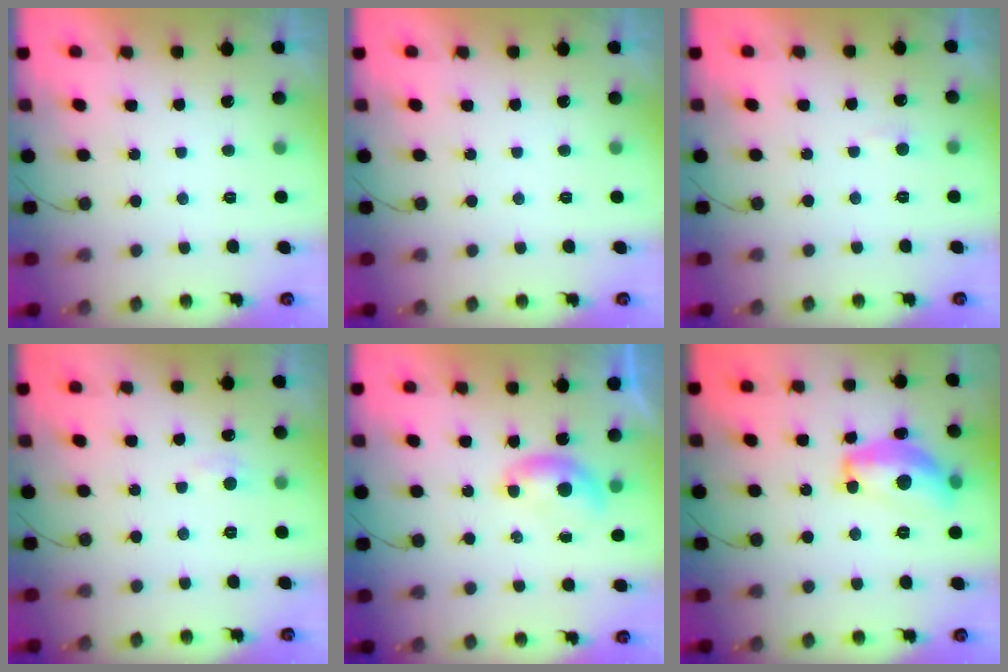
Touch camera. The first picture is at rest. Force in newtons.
{"total": 0.0}
{"total": 4.1, "press": 4.0, "slide": 0.5}
{"total": 2.8, "press": 2.7, "slide": 0.4}
{"total": 5.6, "press": 5.5, "slide": 1.1}
{"total": 16.0, "press": 16.0, "slide": 0.7}